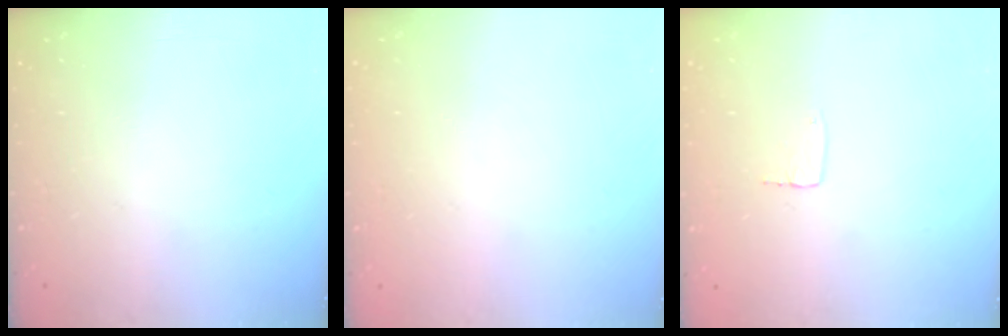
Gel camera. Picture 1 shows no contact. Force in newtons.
{"total": 0.0}
{"total": 2.7, "press": 2.7, "slide": 0.1}